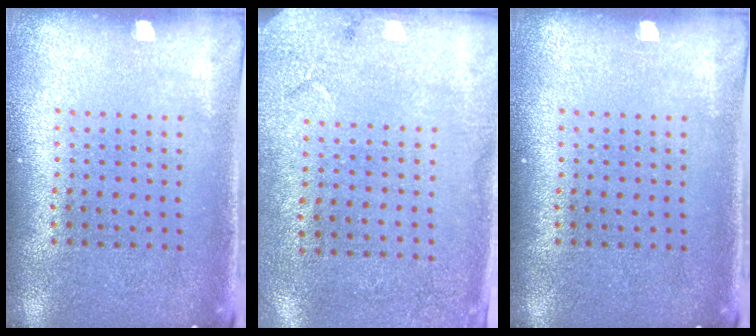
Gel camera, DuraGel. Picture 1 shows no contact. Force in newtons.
{"total": 2.7, "press": 2.2, "slide": 1.6}
{"total": 0.0}